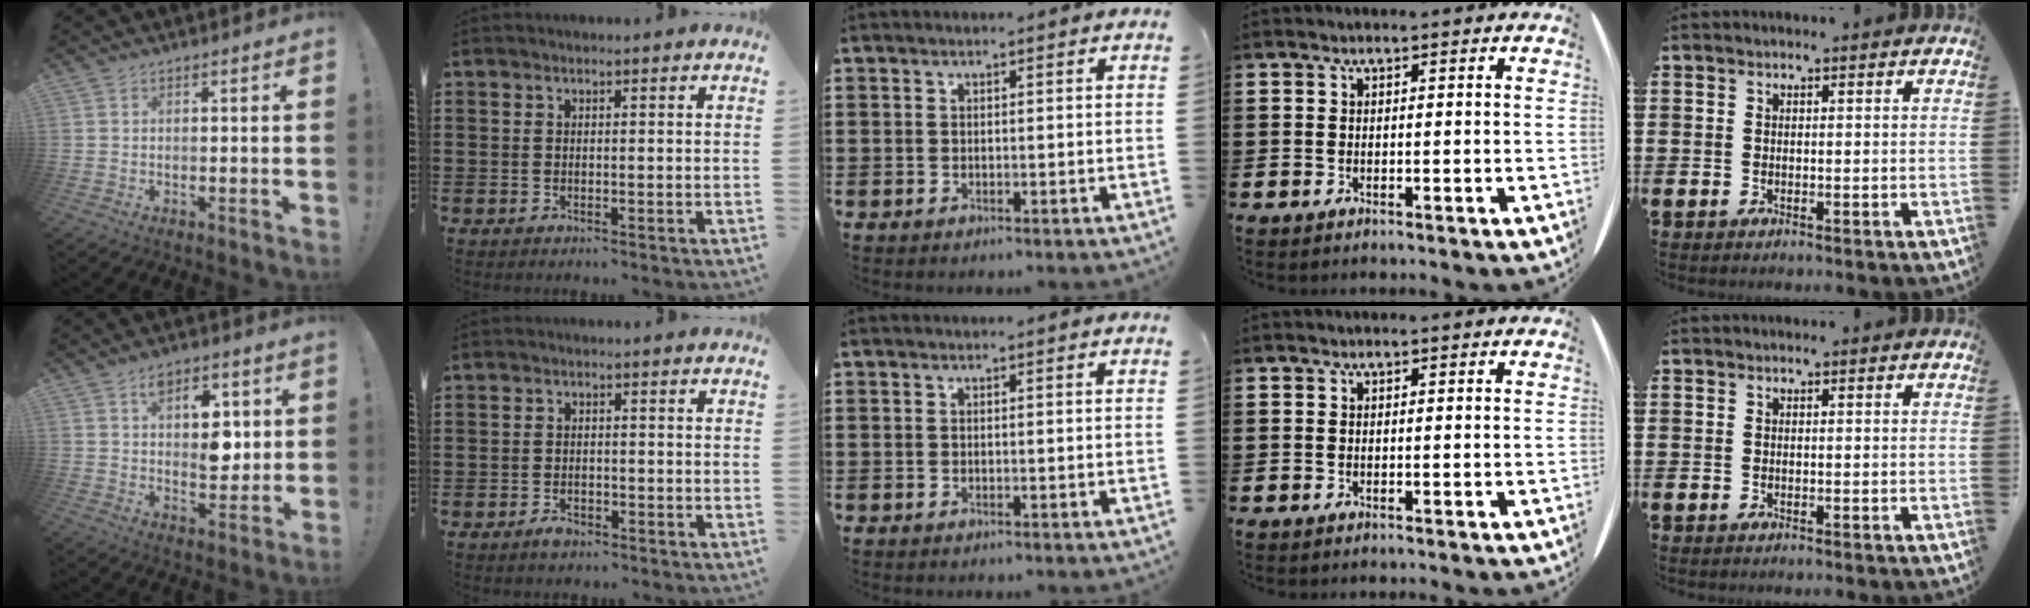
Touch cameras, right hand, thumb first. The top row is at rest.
{"thumb": {"total": 10.5, "force": [3.6, 7.0, 6.9], "torque": [-0.078, -0.014, 0.064]}, "index": {"total": 1.5, "force": [-1.1, 0.6, 0.8], "torque": [-0.015, -0.002, -0.022]}}